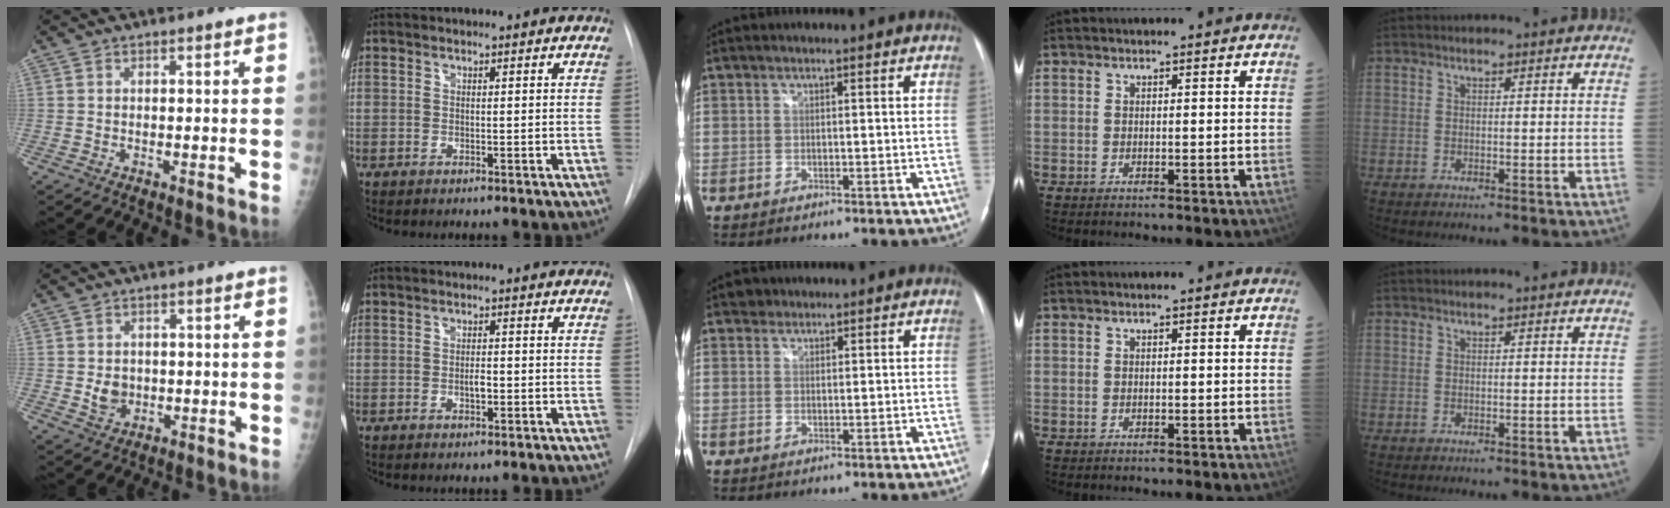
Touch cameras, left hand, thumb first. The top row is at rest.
{"thumb": {"total": 3.9, "force": [-0.1, 3.3, 2.1], "torque": [-0.022, -0.001, 0.007]}, "index": {"total": 1.5, "force": [-0.4, 0.6, 1.3], "torque": [-0.022, 0.002, -0.008]}, "middle": {"total": 1.4, "force": [1.0, 0.9, -0.1], "torque": [0.009, 0.005, 0.011]}}